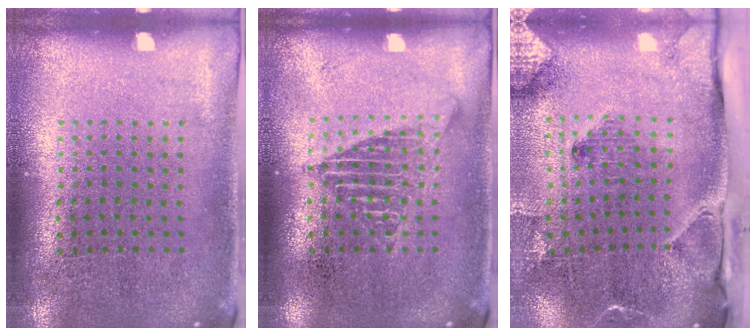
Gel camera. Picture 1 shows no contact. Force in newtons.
{"total": 1.9, "press": 1.9, "slide": 0.2}
{"total": 3.3, "press": 2.3, "slide": 2.3}